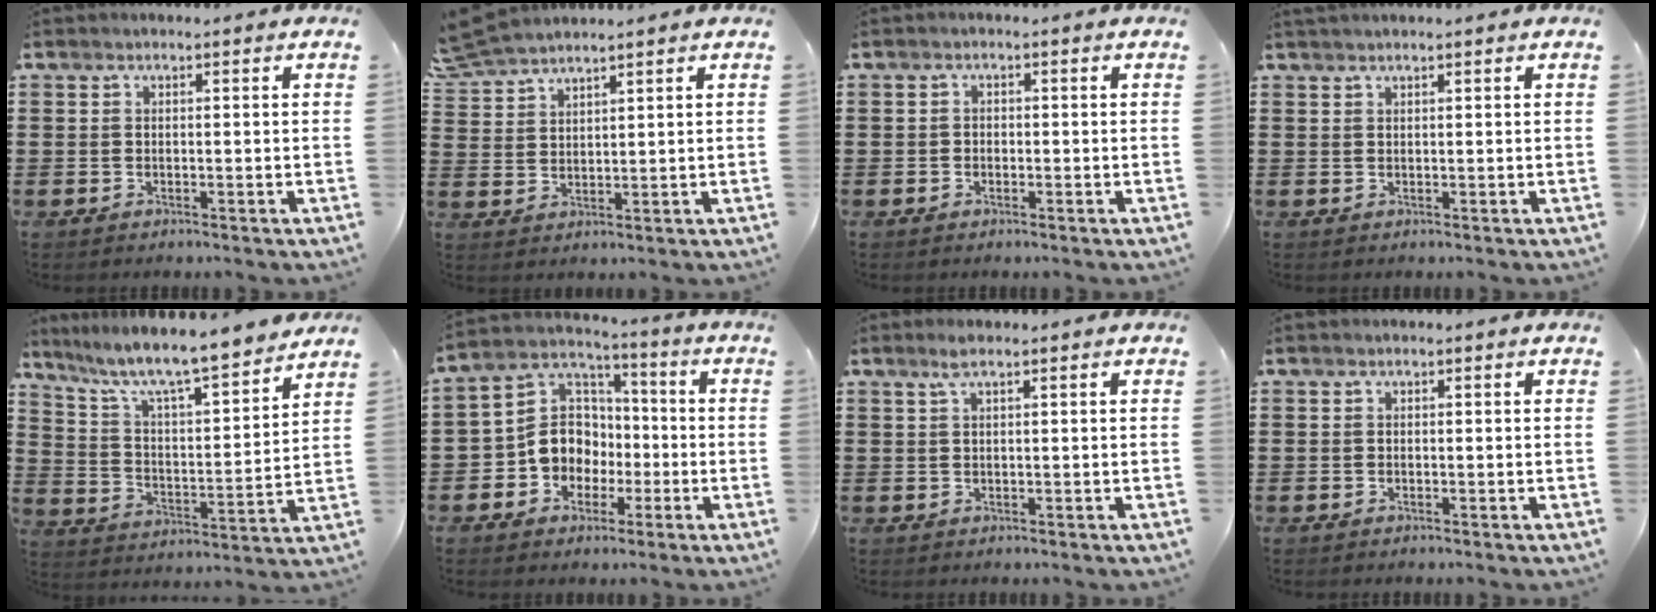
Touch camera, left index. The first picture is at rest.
{"total": 5.0, "force": [4.8, 0.6, 1.2], "torque": [-0.041, -0.009, 0.090]}
{"total": 0.9, "force": [-0.4, 0.7, 0.4], "torque": [-0.009, 0.000, -0.010]}
{"total": 0.9, "force": [0.7, -0.1, 0.5], "torque": [-0.010, 0.000, 0.014]}
{"total": 9.2, "force": [7.9, 0.8, 4.6], "torque": [-0.114, -0.062, 0.128]}
{"total": 8.9, "force": [-2.1, 8.0, 3.2], "torque": [-0.104, 0.010, -0.045]}
{"total": 1.9, "force": [1.0, 0.2, 1.6], "torque": [-0.034, 0.002, 0.017]}
{"total": 0.0}